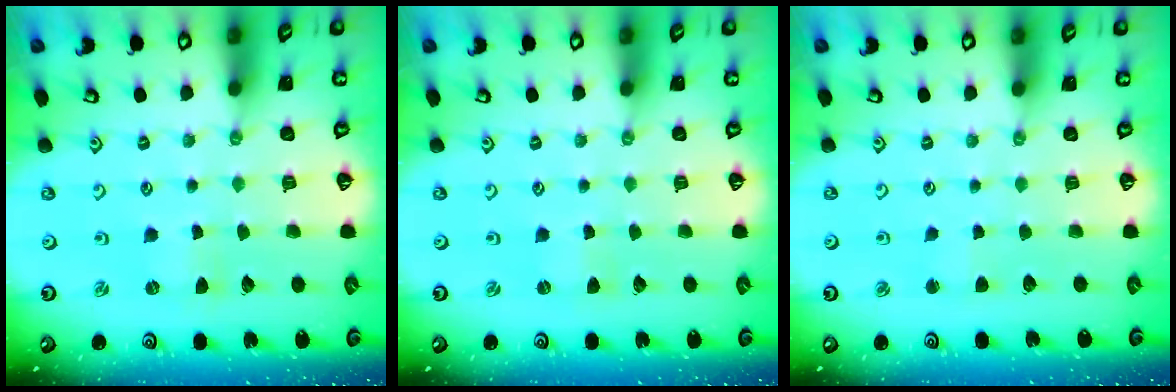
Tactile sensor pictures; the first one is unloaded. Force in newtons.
{"total": 0.8, "press": 0.7, "slide": 0.2}
{"total": 1.9, "press": 1.9, "slide": 0.3}